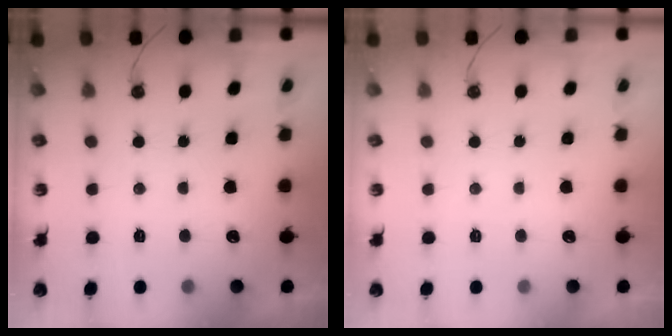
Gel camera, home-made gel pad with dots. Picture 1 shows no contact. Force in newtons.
{"total": 0.0}